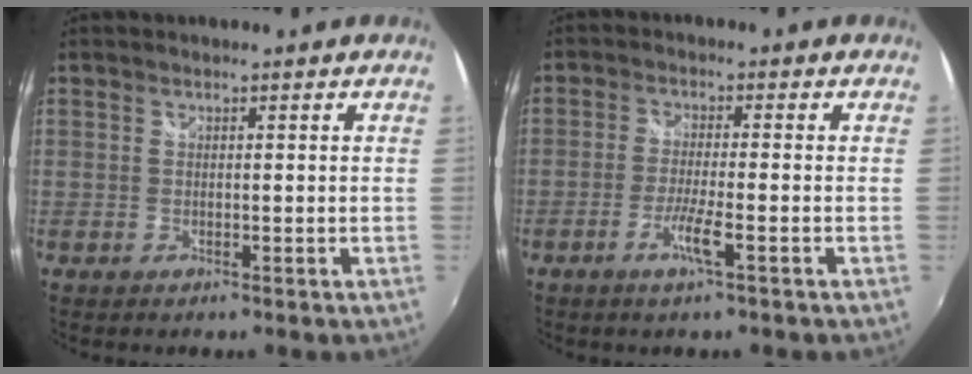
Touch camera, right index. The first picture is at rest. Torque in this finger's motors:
{"motor_torque": [0.32, 0.30, 0.08, 0.06]}